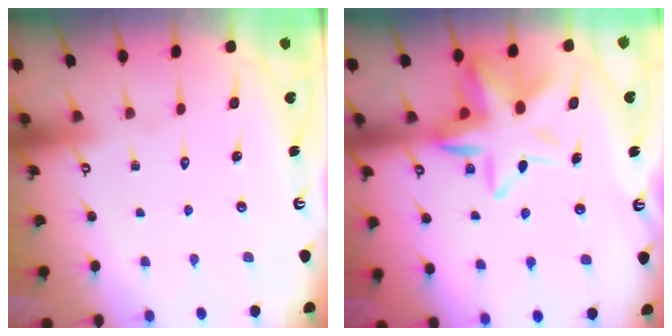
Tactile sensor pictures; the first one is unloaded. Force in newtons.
{"total": 12.7, "press": 12.6, "slide": 1.8}